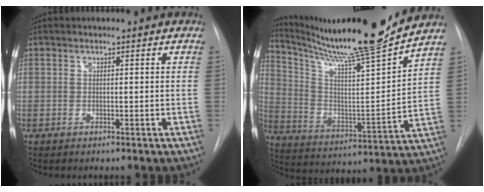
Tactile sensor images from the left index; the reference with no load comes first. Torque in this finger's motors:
{"motor_torque": [0.93, -1.20, 0.15, 0.07]}